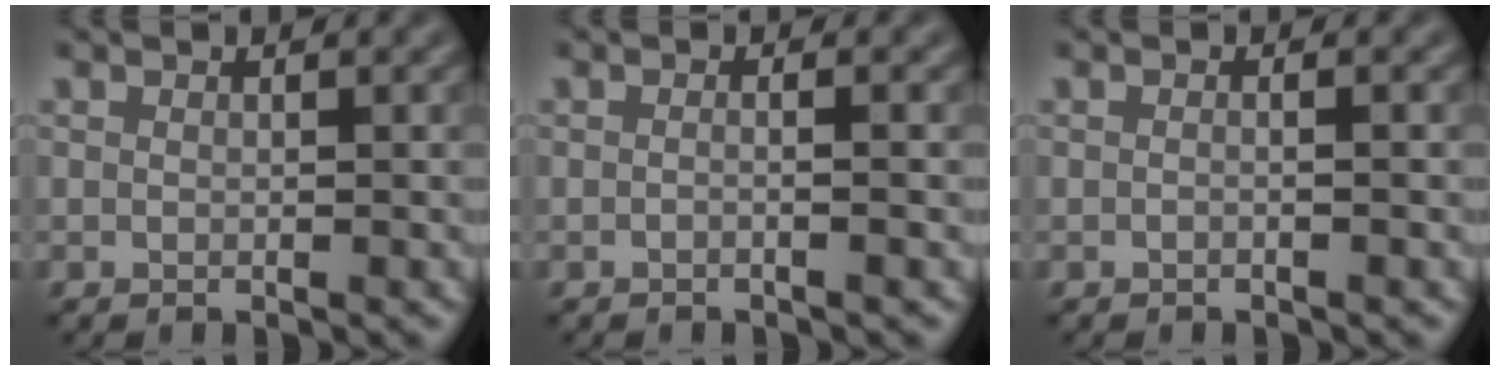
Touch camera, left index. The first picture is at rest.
{"total": 1.4, "force": [-0.3, 0.5, 1.3], "torque": [-0.010, -0.010, -0.013]}
{"total": 0.8, "force": [-0.2, 0.2, 0.7], "torque": [-0.014, -0.008, -0.006]}